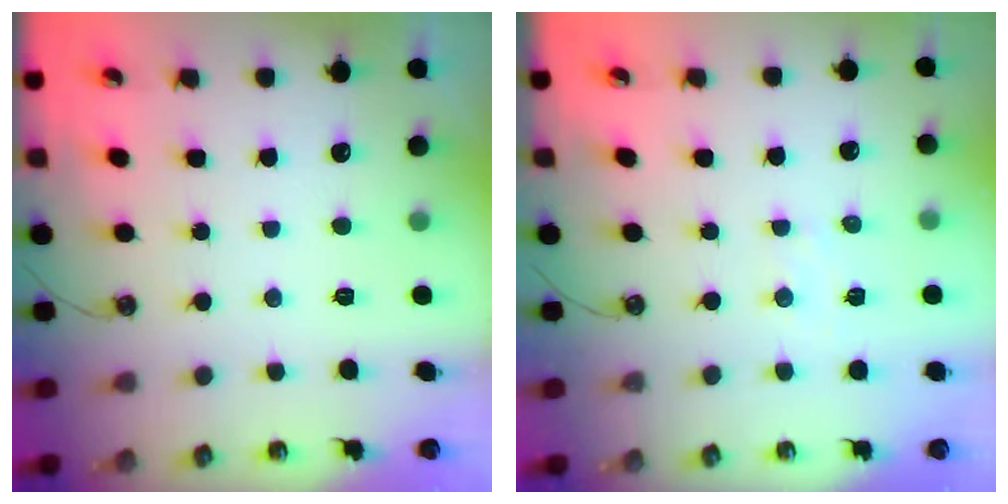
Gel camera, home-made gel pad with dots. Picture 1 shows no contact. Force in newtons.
{"total": 4.0, "press": 3.9, "slide": 0.5}